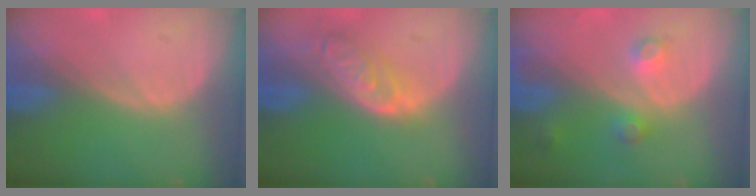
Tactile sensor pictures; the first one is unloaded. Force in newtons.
{"total": 6.3, "press": 5.7, "slide": 2.8}
{"total": 3.8, "press": 3.5, "slide": 1.4}